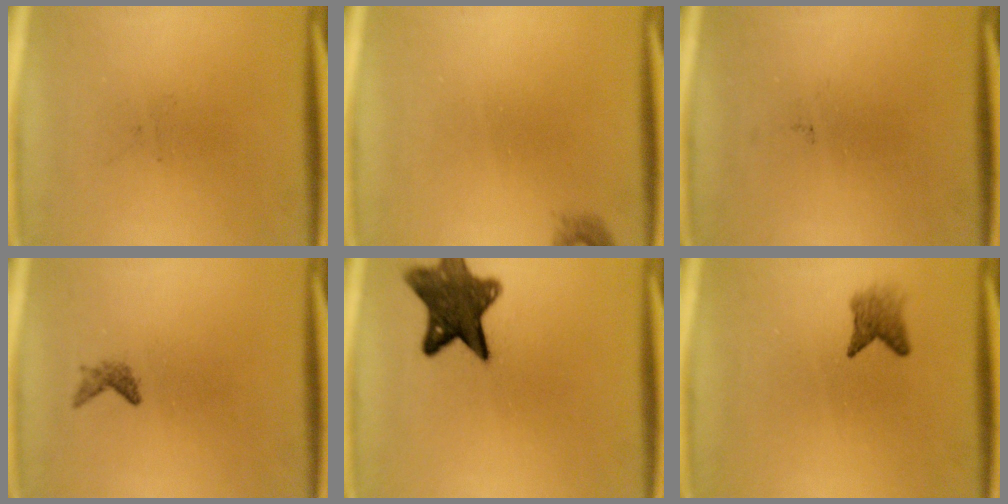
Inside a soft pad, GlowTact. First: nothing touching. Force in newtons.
{"total": 0.9}
{"total": 0.0}
{"total": 1.1}
{"total": 10.8}
{"total": 2.4}